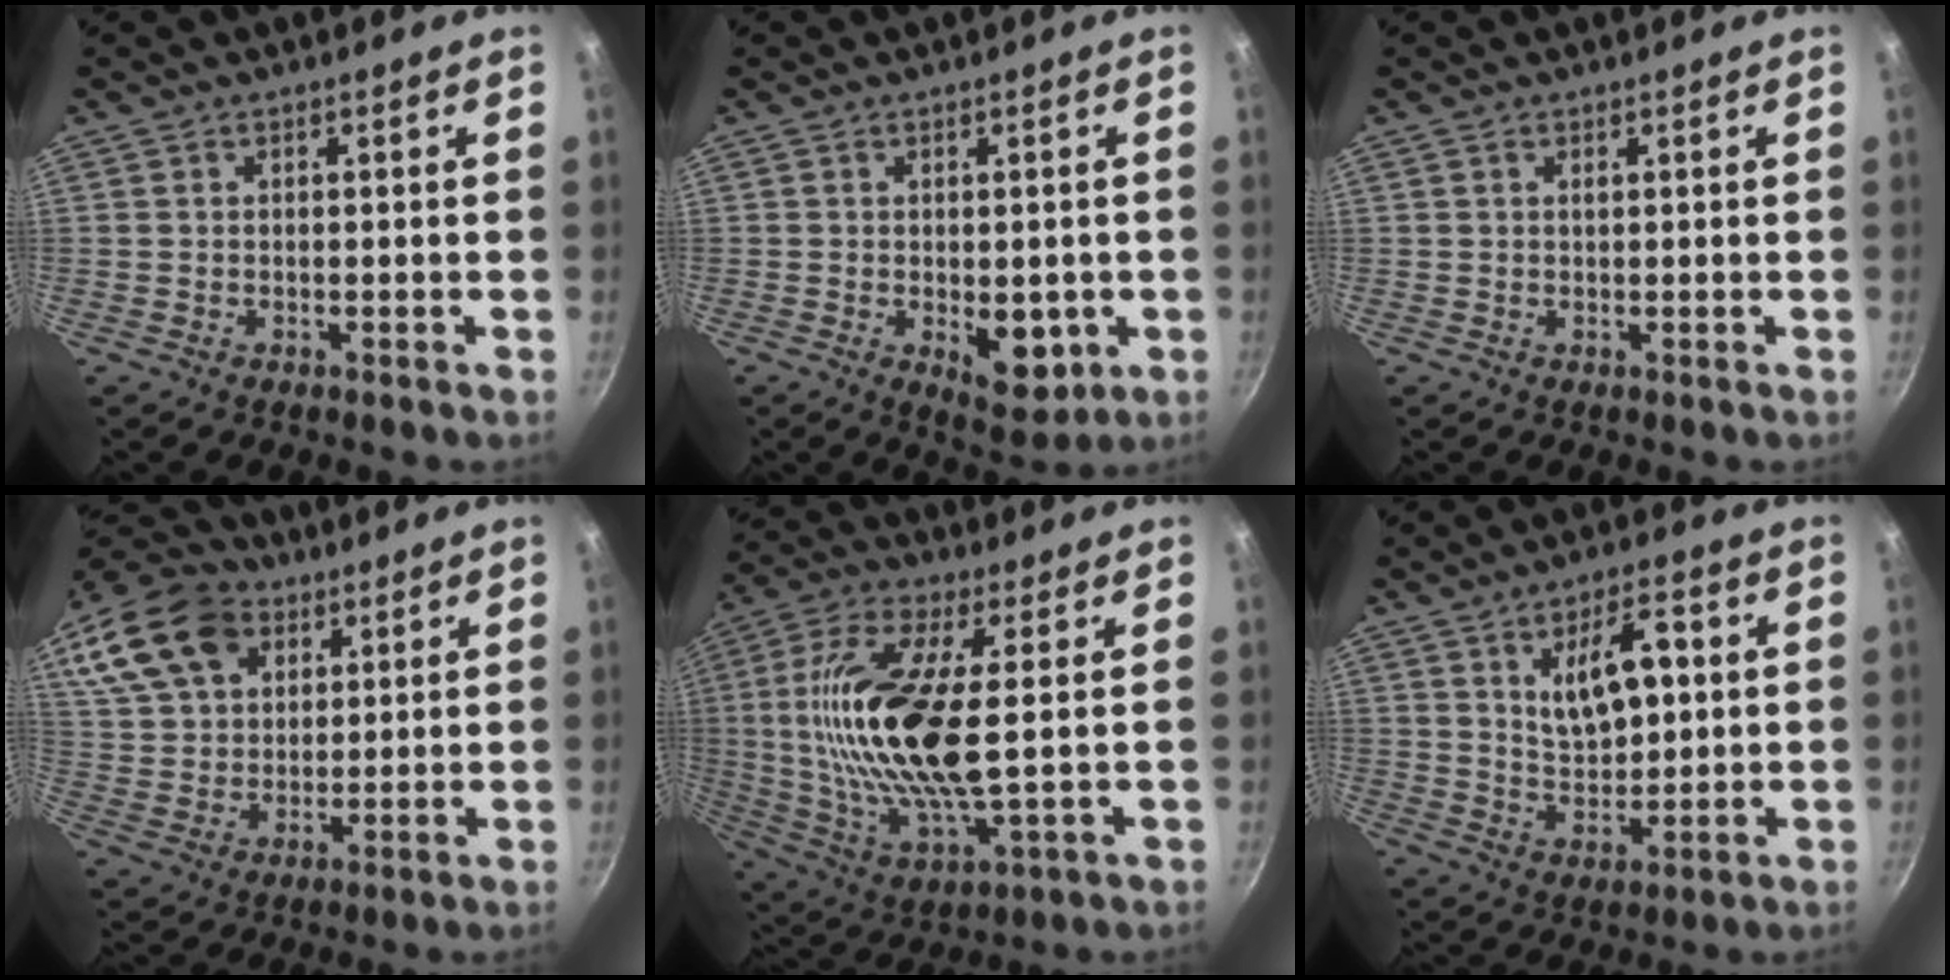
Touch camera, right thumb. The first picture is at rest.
{"total": 8.0, "force": [-1.5, 4.3, 6.5], "torque": [-0.062, -0.011, -0.011]}
{"total": 0.5, "force": [0.3, 0.3, 0.4], "torque": [-0.006, 0.001, 0.004]}
{"total": 19.0, "force": [9.0, 13.3, 10.2], "torque": [-0.195, 0.009, 0.164]}
{"total": 20.4, "force": [2.1, 7.1, 19.0], "torque": [-0.390, -0.008, 0.038]}
{"total": 10.9, "force": [2.6, 5.7, 8.9], "torque": [-0.125, -0.009, 0.053]}